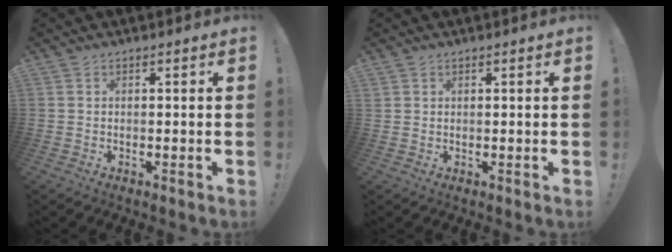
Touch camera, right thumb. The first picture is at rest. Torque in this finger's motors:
{"motor_torque": [-0.05, 0.10, 0.16, 0.00, 0.00]}